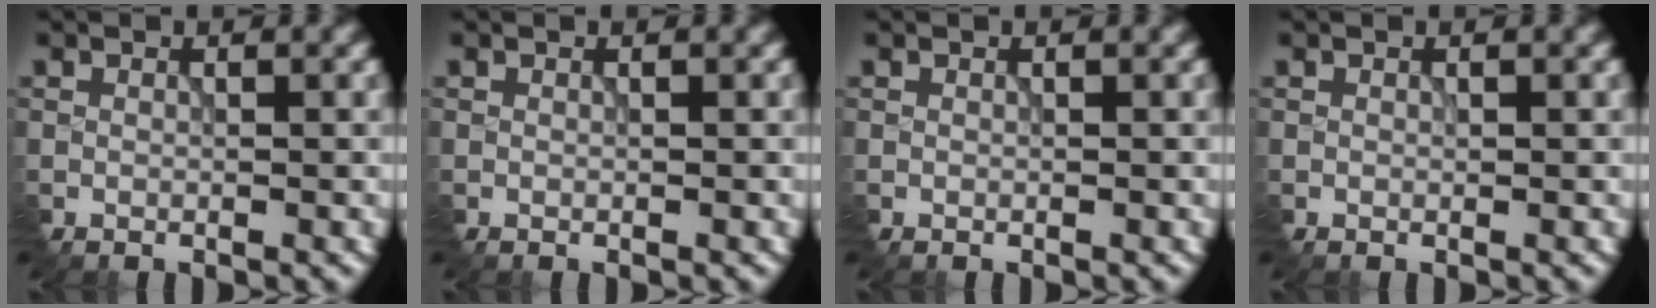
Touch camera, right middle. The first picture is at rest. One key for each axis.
{"total": 0.0}
{"total": 0.0}
{"total": 0.0}